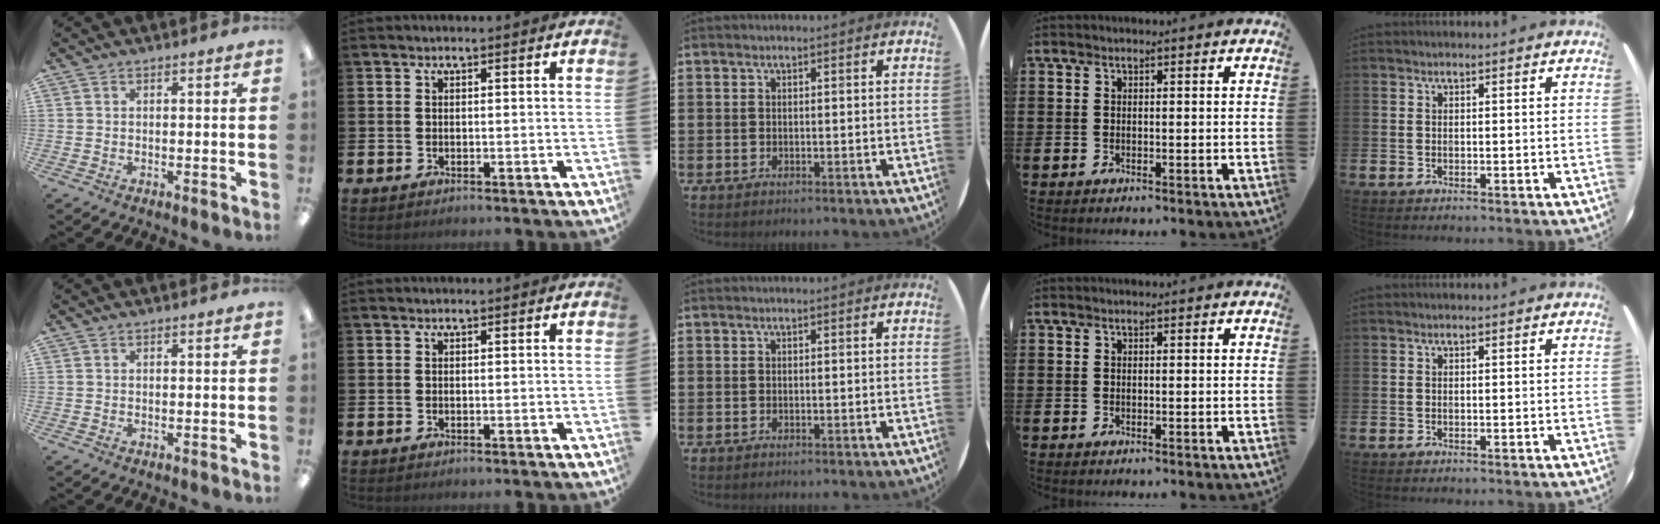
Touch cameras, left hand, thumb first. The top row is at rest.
{}